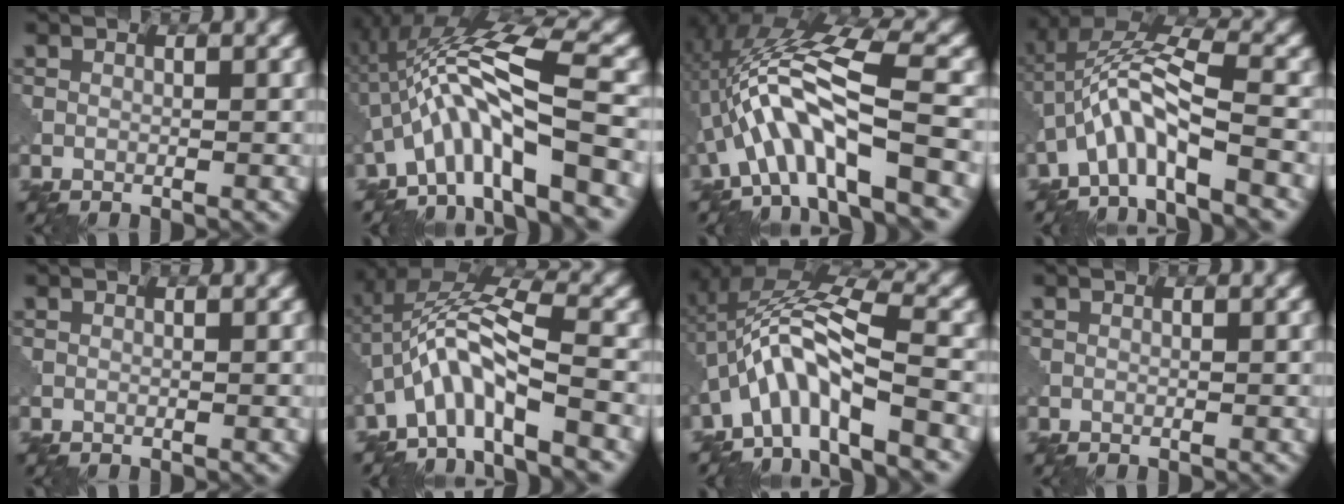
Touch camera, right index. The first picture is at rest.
{"total": 8.9, "force": [-2.6, 1.6, 8.4], "torque": [-0.140, 0.029, -0.053]}
{"total": 8.7, "force": [-2.7, 1.9, 8.1], "torque": [-0.144, 0.021, -0.051]}
{"total": 6.5, "force": [-2.9, 1.6, 5.6], "torque": [-0.112, 0.019, -0.064]}
{"total": 0.0}
{"total": 7.3, "force": [-3.1, 1.9, 6.4], "torque": [-0.121, 0.020, -0.069]}
{"total": 8.4, "force": [-3.3, 2.1, 7.4], "torque": [-0.137, 0.022, -0.070]}
{"total": 0.0}